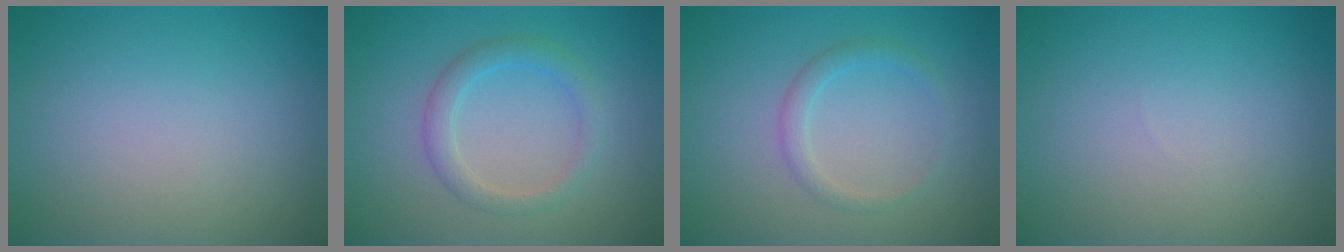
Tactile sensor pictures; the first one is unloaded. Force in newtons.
{"total": 2.3, "press": 2.3, "slide": 0.1}
{"total": 1.5, "press": 1.5, "slide": 0.0}
{"total": 0.0}